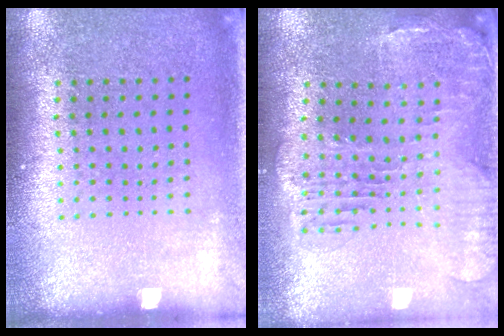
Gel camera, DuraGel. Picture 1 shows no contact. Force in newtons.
{"total": 1.5, "press": 1.4, "slide": 0.4}